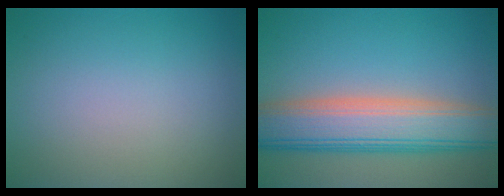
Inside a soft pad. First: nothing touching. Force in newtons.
{"total": 8.7, "press": 8.7, "slide": 0.6}